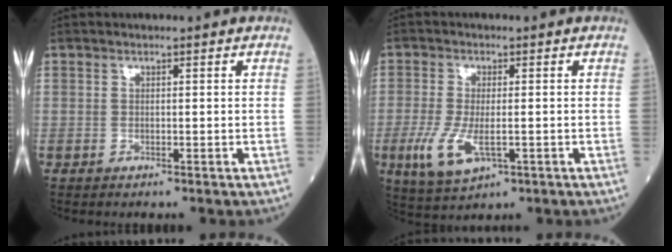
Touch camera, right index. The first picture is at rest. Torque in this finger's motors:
{"motor_torque": [0.44, 0.27, 0.44, 0.13]}